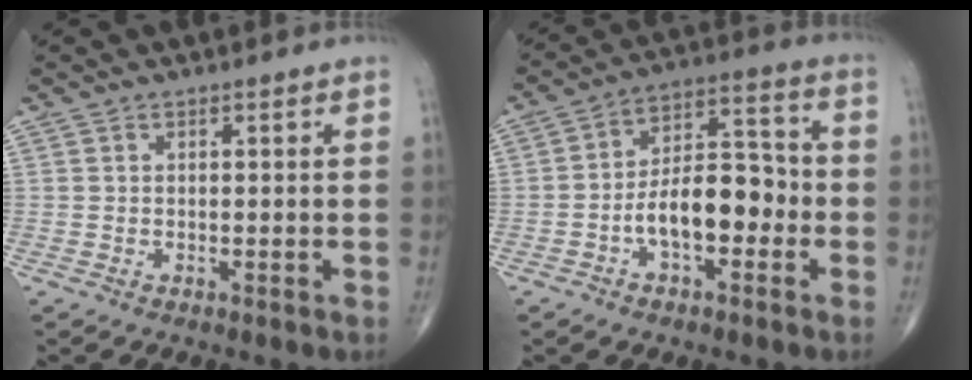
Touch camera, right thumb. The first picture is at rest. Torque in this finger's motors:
{"motor_torque": [1.80, 1.57, 1.39, -0.33, 0.16]}